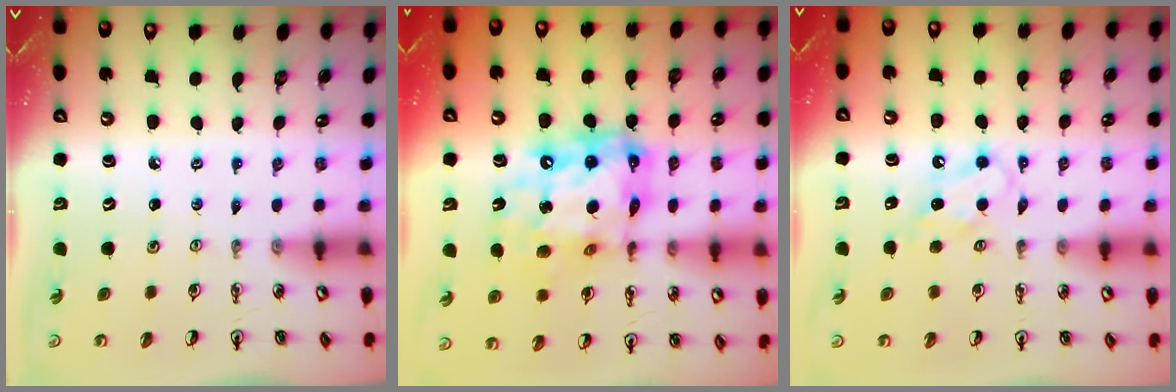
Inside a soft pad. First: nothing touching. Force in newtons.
{"total": 17.7, "press": 17.5, "slide": 2.3}
{"total": 5.9, "press": 5.8, "slide": 0.7}